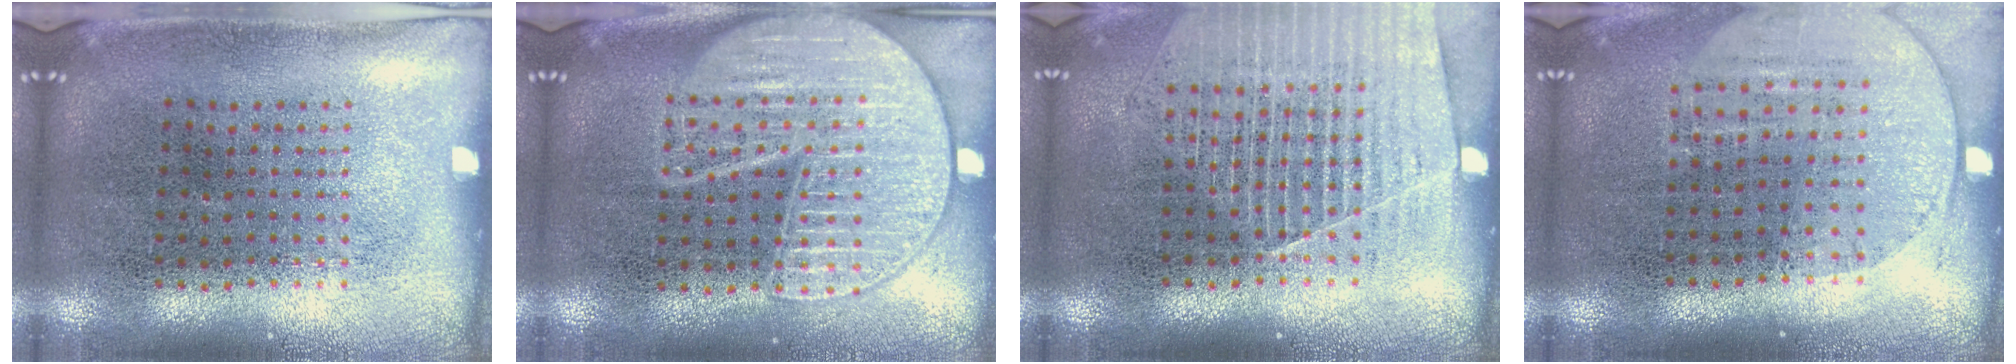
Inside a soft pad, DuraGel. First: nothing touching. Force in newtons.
{"total": 3.4, "press": 3.4, "slide": 0.3}
{"total": 1.3, "press": 1.3, "slide": 0.3}
{"total": 1.6, "press": 1.4, "slide": 0.6}